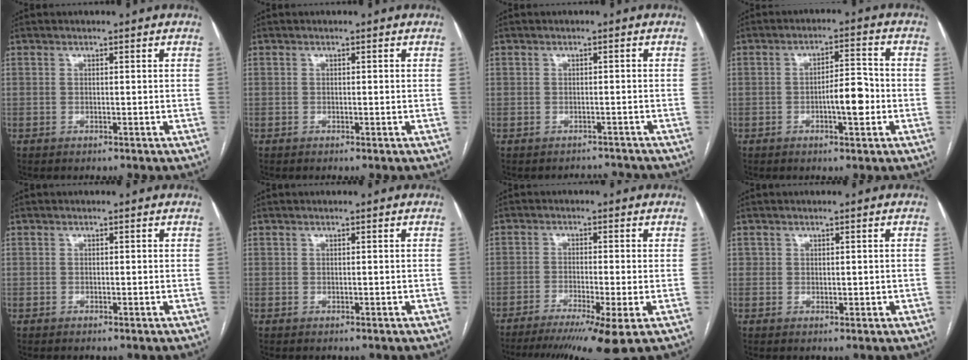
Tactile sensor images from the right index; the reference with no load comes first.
{"total": 0.0}
{"total": 2.6, "force": [-2.3, 1.1, -0.7], "torque": [0.007, 0.010, -0.032]}
{"total": 6.0, "force": [-1.6, 1.6, 5.6], "torque": [-0.087, 0.011, -0.023]}
{"total": 0.6, "force": [0.1, 0.6, 0.1], "torque": [0.008, 0.003, -0.001]}
{"total": 0.0}
{"total": 10.7, "force": [-7.2, 0.0, 8.0], "torque": [-0.122, -0.020, -0.115]}
{"total": 1.4, "force": [0.3, 1.2, 0.6], "torque": [-0.005, -0.001, 0.006]}